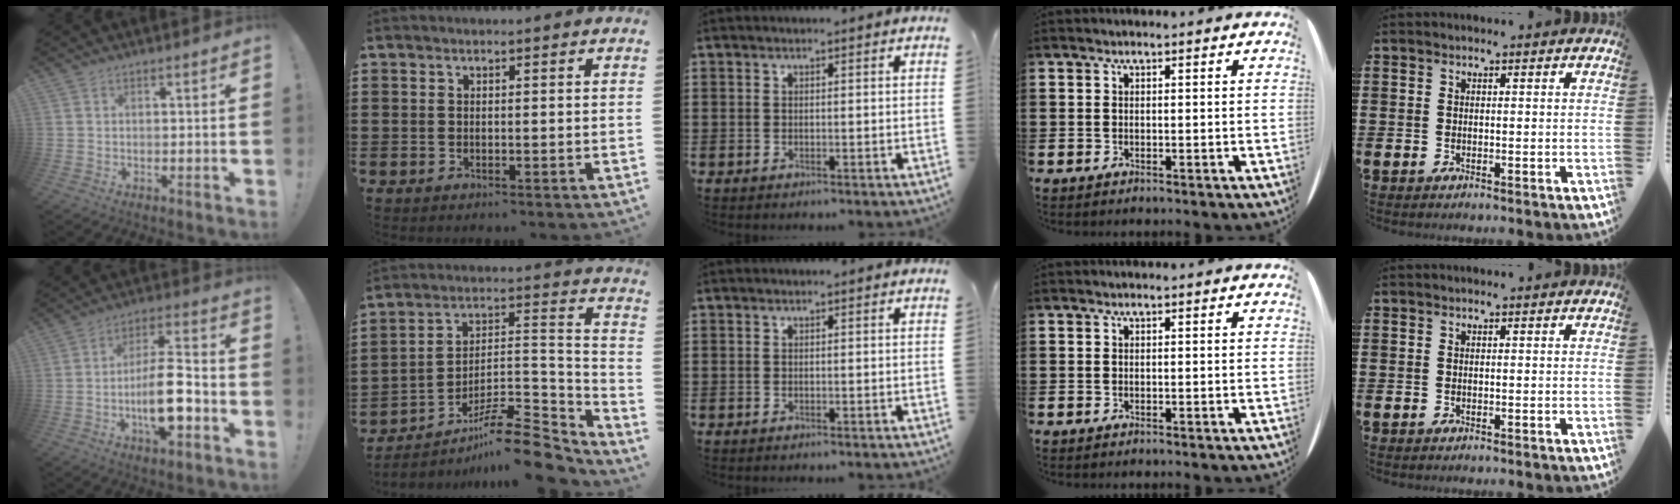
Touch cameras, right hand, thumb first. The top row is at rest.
{"thumb": {"total": 15.0, "force": [-4.7, 5.4, 13.2], "torque": [-0.245, 0.018, -0.080]}, "index": {"total": 11.0, "force": [-8.7, 2.7, 6.1], "torque": [-0.098, 0.024, -0.166]}}